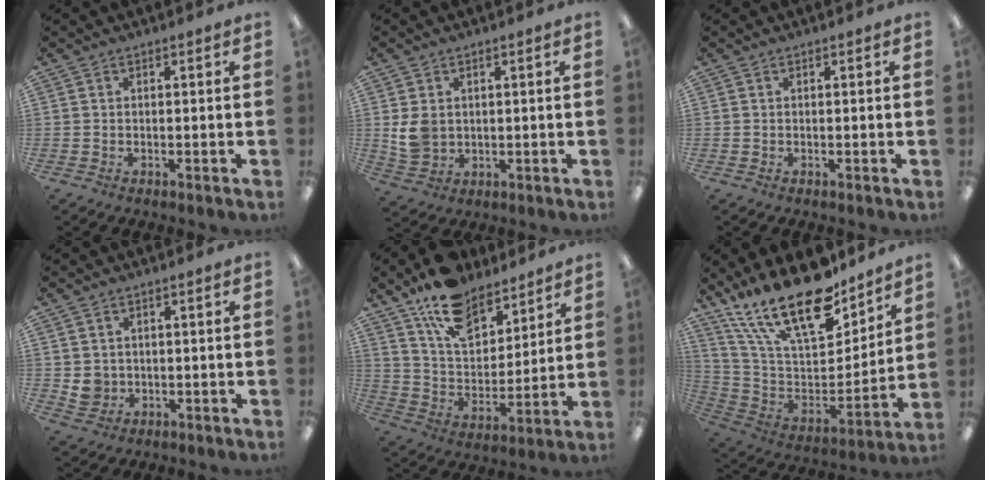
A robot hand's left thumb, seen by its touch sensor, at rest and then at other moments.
{"total": 6.0, "force": [1.4, 5.1, 3.0], "torque": [-0.064, 0.005, 0.028]}
{"total": 0.0}
{"total": 3.6, "force": [1.0, 3.4, 0.8], "torque": [-0.012, 0.003, 0.021]}
{"total": 15.6, "force": [12.1, 7.6, 6.3], "torque": [-0.118, -0.071, 0.224]}
{"total": 23.4, "force": [17.4, 8.9, 12.9], "torque": [-0.239, -0.118, 0.307]}